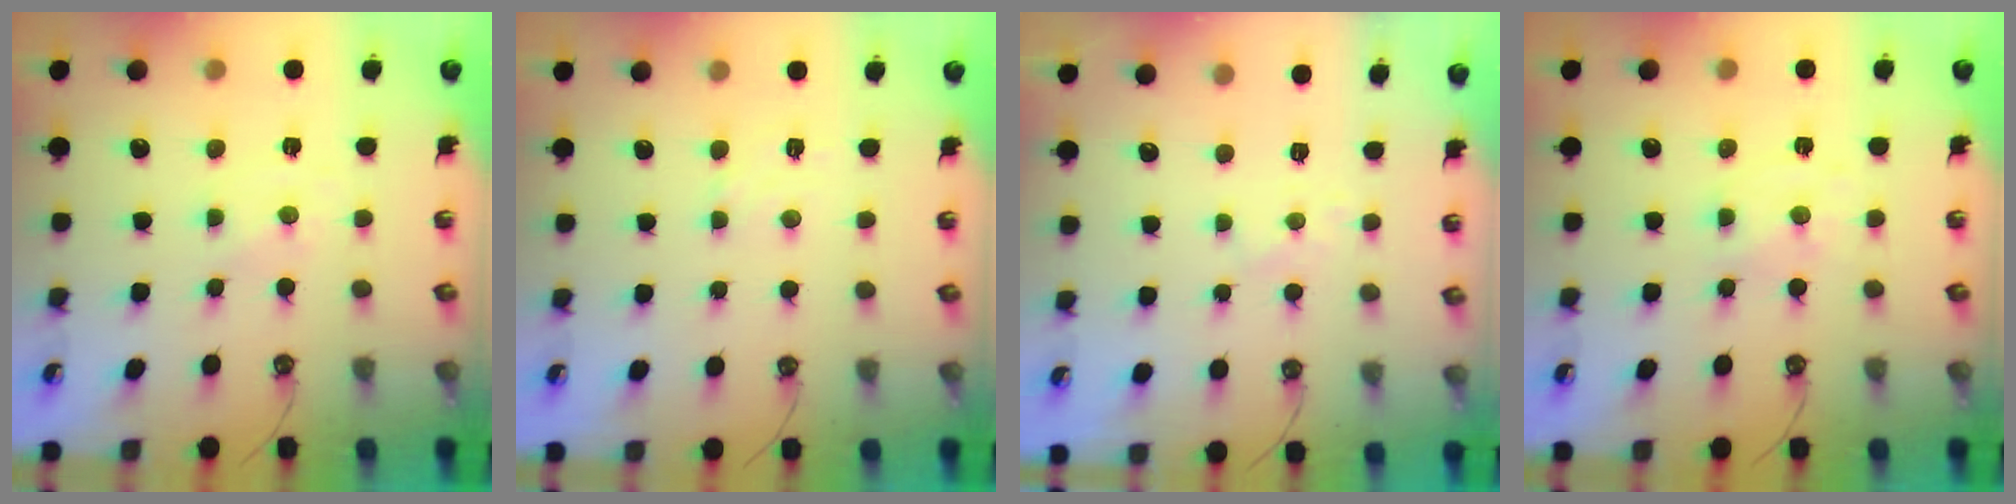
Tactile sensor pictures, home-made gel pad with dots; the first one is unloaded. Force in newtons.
{"total": 2.1, "press": 2.1, "slide": 0.5}
{"total": 4.8, "press": 4.7, "slide": 0.6}
{"total": 1.6, "press": 1.6, "slide": 0.3}